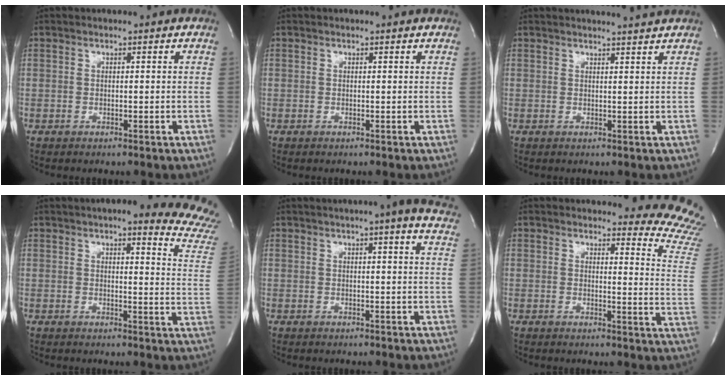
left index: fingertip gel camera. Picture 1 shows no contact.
{"total": 0.0}
{"total": 3.7, "force": [3.5, -1.0, 0.8], "torque": [-0.013, -0.004, 0.039]}
{"total": 16.9, "force": [15.6, 0.9, 6.5], "torque": [-0.064, -0.077, 0.155]}
{"total": 13.2, "force": [10.9, 0.4, 7.5], "torque": [-0.098, -0.004, 0.114]}
{"total": 14.1, "force": [13.9, 1.1, 2.2], "torque": [0.008, -0.148, 0.110]}